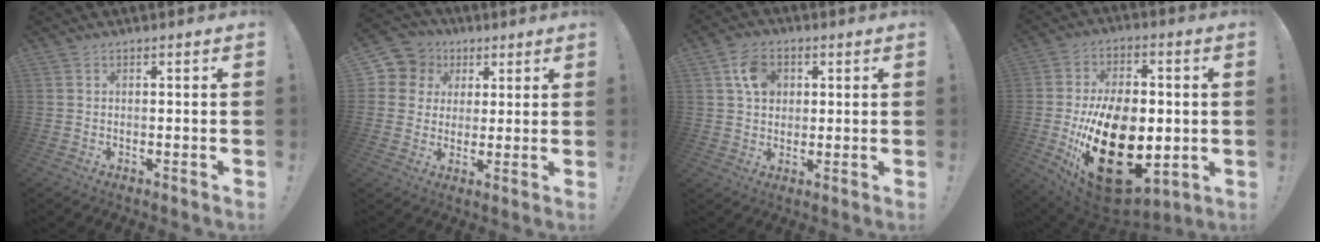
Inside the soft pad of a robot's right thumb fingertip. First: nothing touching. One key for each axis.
{"total": 8.6, "fx": 2.4, "fy": 8.0, "fz": 1.9, "tx": -0.036, "ty": -0.014, "tz": 0.051}
{"total": 8.4, "fx": 2.9, "fy": 6.6, "fz": 4.3, "tx": -0.065, "ty": 0.003, "tz": 0.056}
{"total": 28.4, "fx": -5.4, "fy": 17.2, "fz": 21.9, "tx": -0.382, "ty": 0.011, "tz": -0.065}